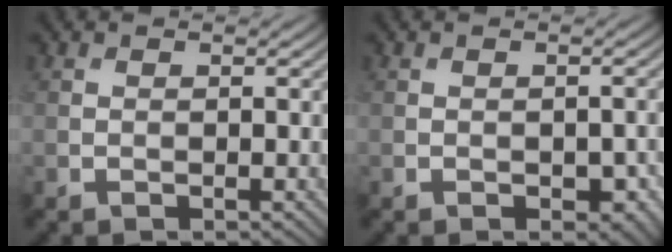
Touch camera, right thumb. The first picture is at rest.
{"total": 2.5, "force": [-0.8, 1.5, 1.9], "torque": [-0.024, -0.011, -0.005]}